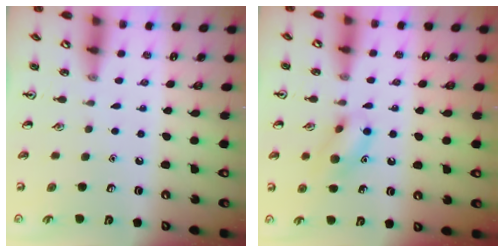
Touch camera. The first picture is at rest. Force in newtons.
{"total": 10.8, "press": 10.7, "slide": 1.4}